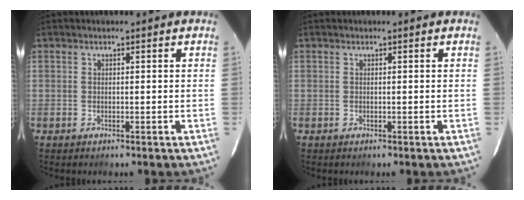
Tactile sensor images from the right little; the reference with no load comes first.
{"total": 0.0}